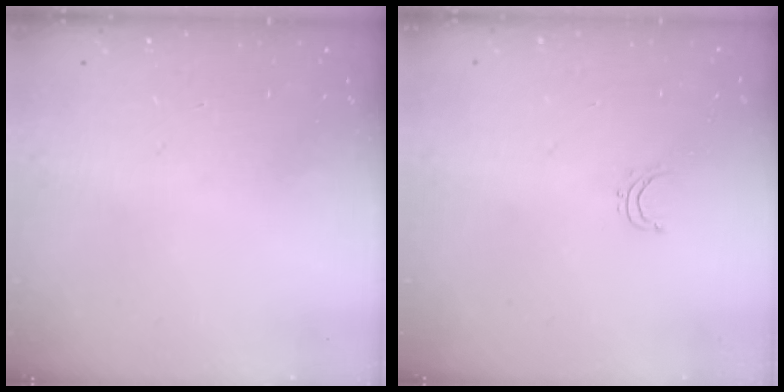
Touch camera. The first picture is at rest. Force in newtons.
{"total": 3.6, "press": 3.6, "slide": 0.3}